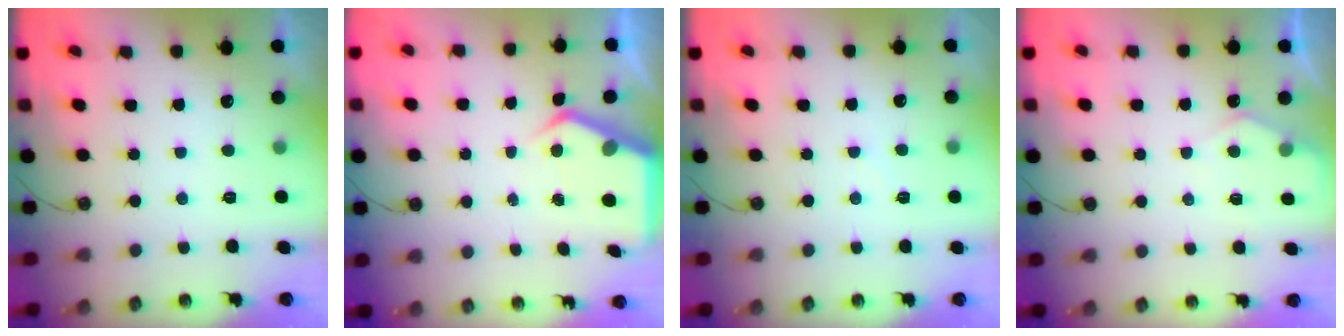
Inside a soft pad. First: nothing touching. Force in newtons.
{"total": 5.1, "press": 5.0, "slide": 0.3}
{"total": 2.9, "press": 2.9, "slide": 0.5}
{"total": 5.1, "press": 5.0, "slide": 0.7}